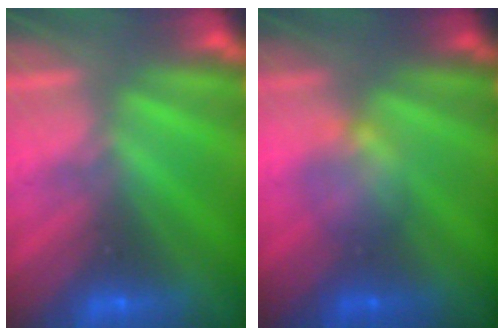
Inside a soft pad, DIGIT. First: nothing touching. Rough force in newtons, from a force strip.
{"total": 2.2}